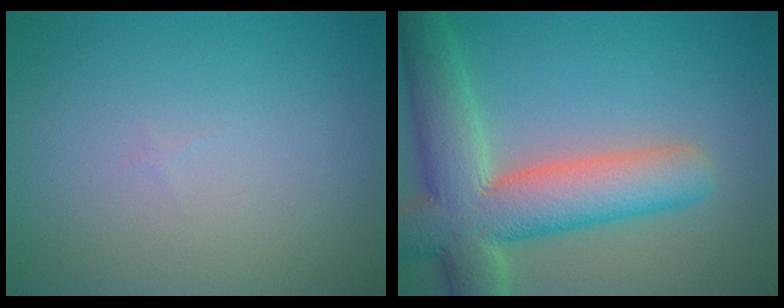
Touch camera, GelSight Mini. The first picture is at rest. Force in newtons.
{"total": 9.9, "press": 9.9, "slide": 0.8}